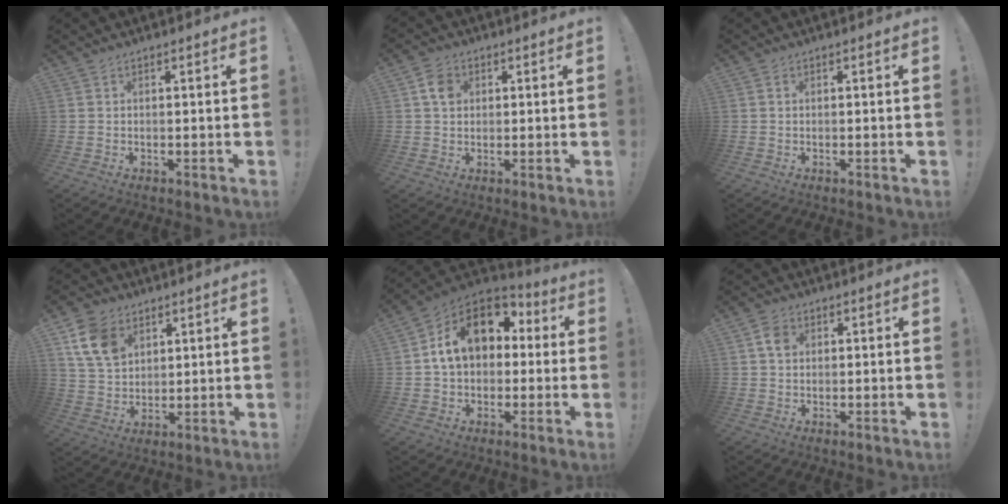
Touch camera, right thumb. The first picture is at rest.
{"total": 5.3, "force": [1.7, 4.2, 2.6], "torque": [-0.041, 0.005, 0.033]}
{"total": 0.5, "force": [0.2, 0.4, 0.3], "torque": [-0.012, 0.005, 0.005]}
{"total": 12.7, "force": [6.3, 9.2, 6.2], "torque": [-0.106, -0.015, 0.127]}
{"total": 16.6, "force": [4.6, 11.6, 10.9], "torque": [-0.165, -0.002, 0.085]}
{"total": 4.2, "force": [1.2, 3.3, 2.3], "torque": [-0.031, 0.003, 0.021]}